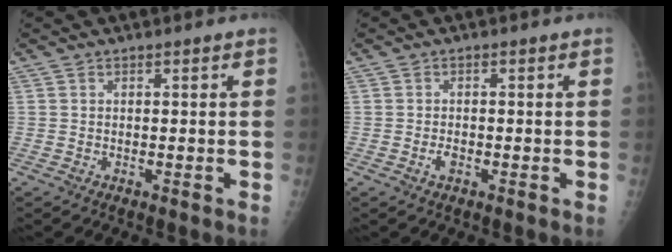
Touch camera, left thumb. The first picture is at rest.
{"total": 1.6, "force": [-0.7, 0.9, 1.2], "torque": [-0.021, 0.002, -0.013]}